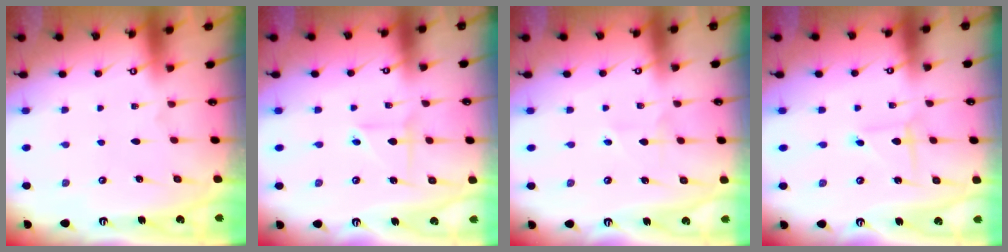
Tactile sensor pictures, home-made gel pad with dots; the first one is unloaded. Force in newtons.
{"total": 2.5, "press": 2.3, "slide": 1.1}
{"total": 2.3, "press": 2.3, "slide": 0.4}
{"total": 1.5, "press": 1.5, "slide": 0.1}